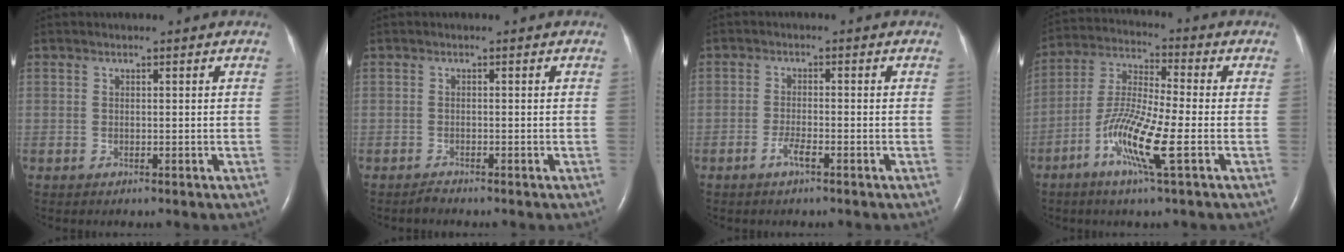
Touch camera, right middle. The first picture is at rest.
{"total": 0.7, "force": [-0.7, 0.0, 0.1], "torque": [-0.006, -0.003, -0.014]}
{"total": 2.3, "force": [-1.4, 0.2, 1.8], "torque": [-0.042, -0.001, -0.028]}
{"total": 11.1, "force": [-4.1, 0.5, 10.3], "torque": [-0.213, -0.008, -0.085]}